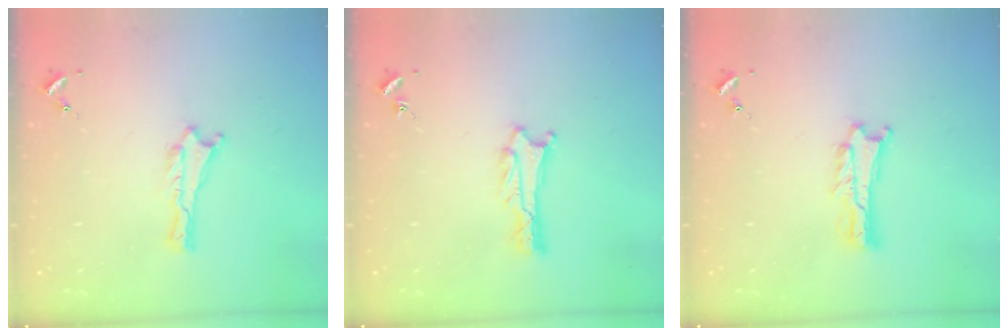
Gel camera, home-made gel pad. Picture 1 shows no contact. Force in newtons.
{"total": 1.7, "press": 1.7, "slide": 0.1}
{"total": 1.1, "press": 1.1, "slide": 0.2}